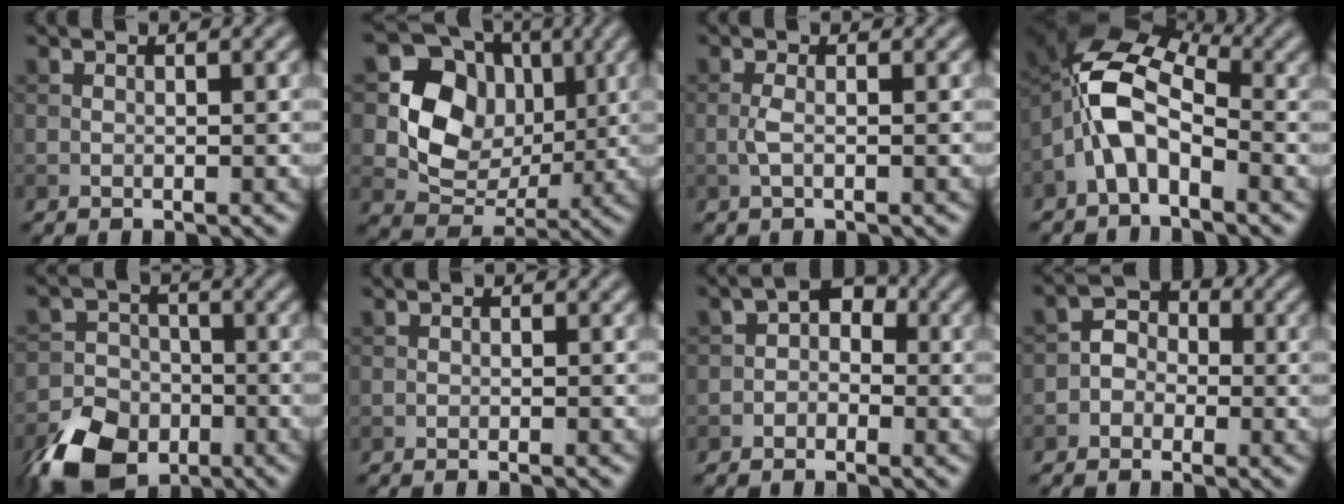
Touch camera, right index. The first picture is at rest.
{"total": 8.1, "force": [1.1, 6.9, 4.2], "torque": [-0.059, -0.008, 0.011]}
{"total": 1.3, "force": [-0.3, 0.3, 1.2], "torque": [-0.027, 0.000, -0.009]}
{"total": 6.7, "force": [-2.1, 3.6, 5.2], "torque": [-0.112, 0.018, -0.052]}
{"total": 9.3, "force": [-5.9, 5.8, 4.0], "torque": [-0.079, -0.022, -0.116]}
{"total": 0.9, "force": [-0.6, 0.2, 0.6], "torque": [-0.003, -0.001, -0.014]}
{"total": 2.5, "force": [-0.9, 1.9, 1.3], "torque": [-0.007, 0.009, -0.027]}
{"total": 2.5, "force": [-1.0, 2.1, 0.9], "torque": [-0.002, 0.010, -0.028]}